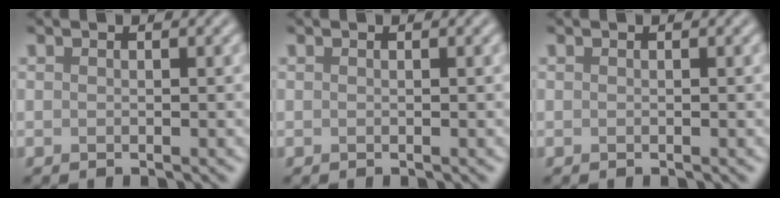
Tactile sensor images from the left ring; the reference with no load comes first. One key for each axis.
{"total": 0.0}
{"total": 0.0}